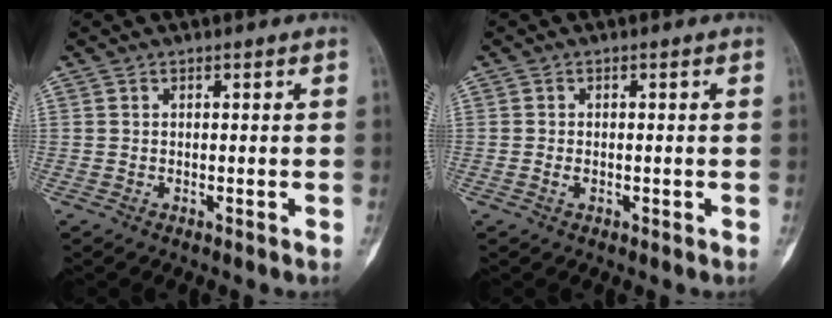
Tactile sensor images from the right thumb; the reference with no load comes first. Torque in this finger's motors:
{"motor_torque": [-0.30, 0.01, 0.16, 0.18, -0.02]}